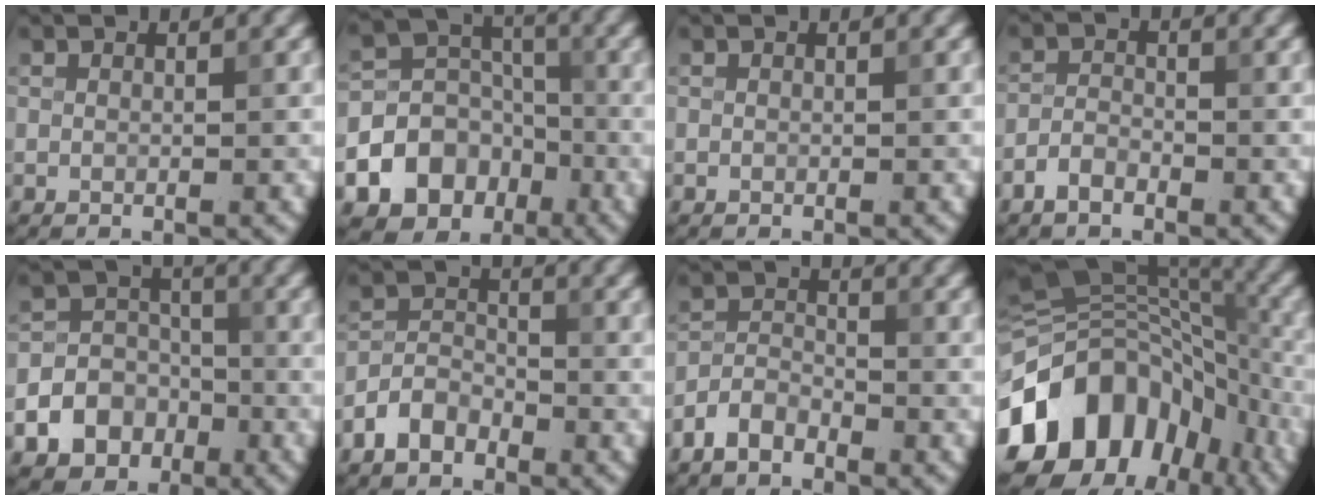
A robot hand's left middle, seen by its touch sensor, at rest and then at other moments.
{"total": 11.3, "force": [-5.2, 9.4, 3.6], "torque": [-0.061, -0.025, -0.102]}
{"total": 0.0}
{"total": 1.9, "force": [-1.4, 1.0, 1.0], "torque": [-0.018, 0.005, -0.032]}
{"total": 7.1, "force": [-3.4, 5.9, 2.1], "torque": [-0.017, -0.010, -0.072]}
{"total": 3.3, "force": [-2.2, 2.0, 1.5], "torque": [-0.027, 0.007, -0.052]}
{"total": 2.7, "force": [-2.1, 1.4, 1.2], "torque": [-0.022, 0.007, -0.049]}
{"total": 15.3, "force": [-6.5, 10.9, 8.5], "torque": [-0.165, 0.009, -0.119]}